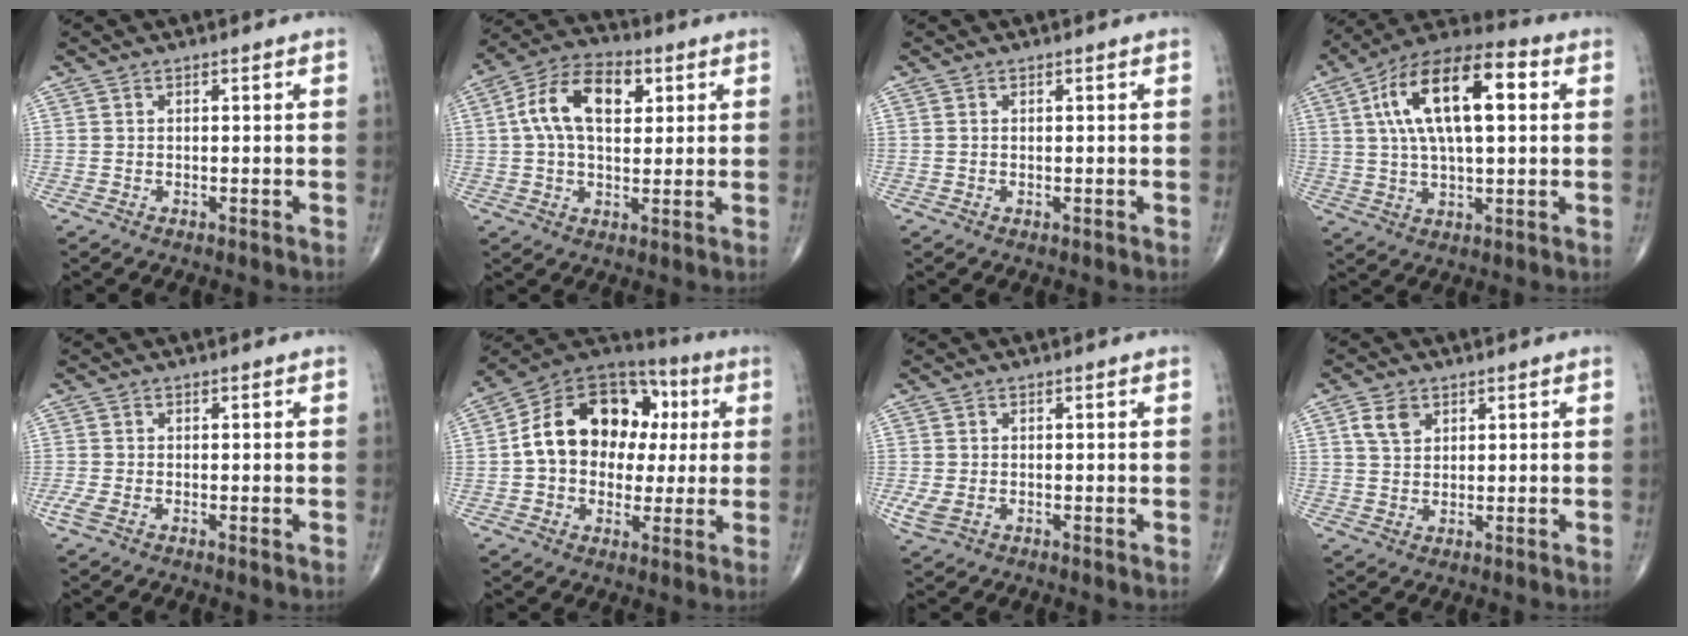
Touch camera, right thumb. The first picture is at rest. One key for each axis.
{"total": 13.2, "fx": 3.3, "fy": 7.8, "fz": 10.1, "tx": -0.169, "ty": 0.016, "tz": 0.049}
{"total": 0.0}
{"total": 19.0, "fx": 4.5, "fy": 8.2, "fz": 16.5, "tx": -0.278, "ty": 0.021, "tz": 0.067}
{"total": 2.1, "fx": -0.7, "fy": 0.8, "fz": 1.8, "tx": -0.046, "ty": -0.005, "tz": -0.021}
{"total": 20.3, "fx": 2.3, "fy": 15.0, "fz": 13.6, "tx": -0.194, "ty": 0.034, "tz": 0.032}
{"total": 2.9, "fx": -0.6, "fy": 1.9, "fz": 2.2, "tx": -0.055, "ty": -0.004, "tz": -0.010}
{"total": 4.3, "fx": 1.9, "fy": 3.0, "fz": 2.4, "tx": -0.036, "ty": -0.004, "tz": 0.039}